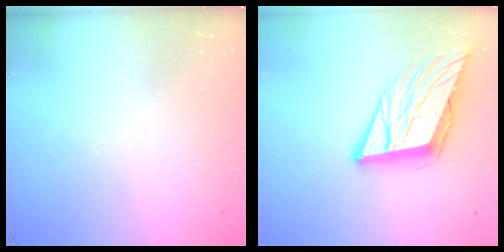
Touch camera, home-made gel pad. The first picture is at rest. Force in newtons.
{"total": 13.5, "press": 12.9, "slide": 3.8}